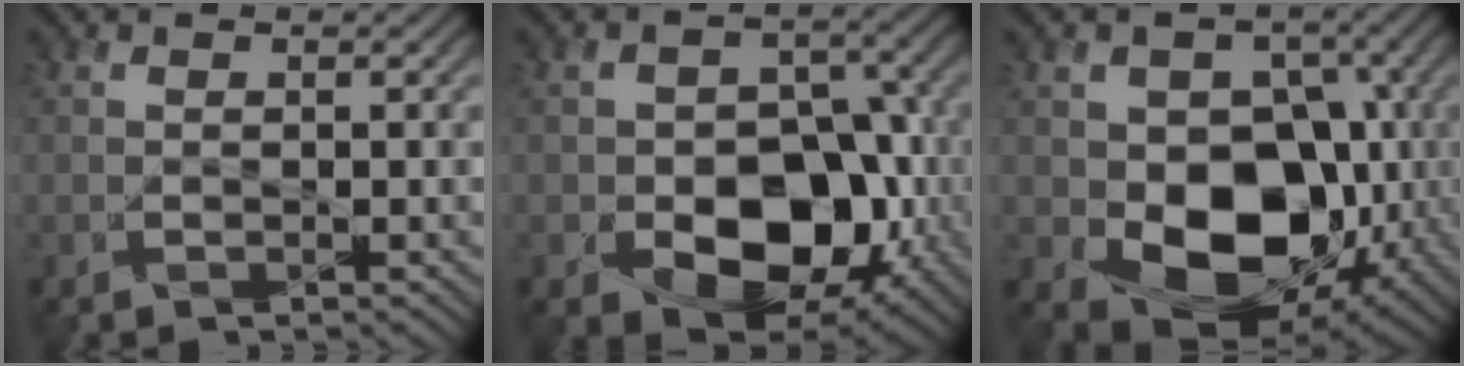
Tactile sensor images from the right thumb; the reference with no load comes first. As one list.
[{"total": 11.8, "force": [-3.8, 7.9, 7.8], "torque": [-0.112, -0.013, -0.061]}, {"total": 12.6, "force": [-2.2, 9.3, 8.3], "torque": [-0.123, -0.017, -0.040]}]